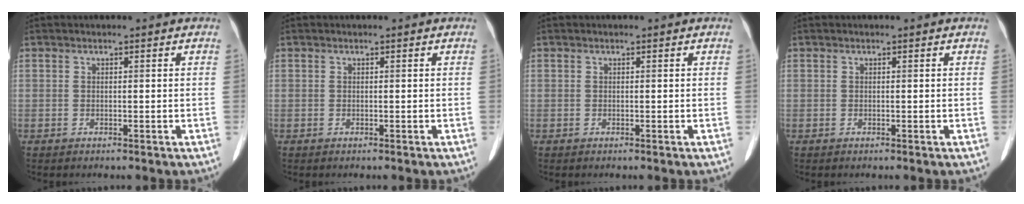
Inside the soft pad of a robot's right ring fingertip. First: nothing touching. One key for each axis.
{"total": 0.0}
{"total": 0.0}
{"total": 0.0}